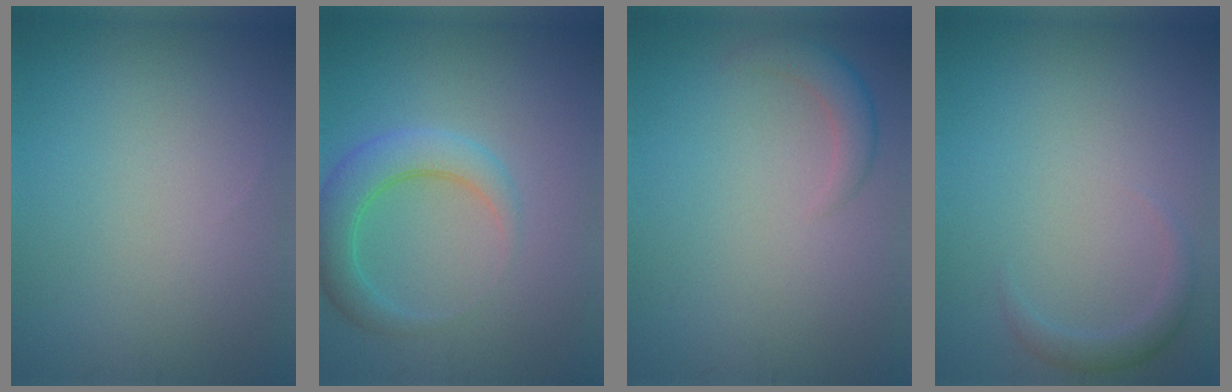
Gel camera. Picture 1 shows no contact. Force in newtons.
{"total": 4.1, "press": 4.1, "slide": 0.2}
{"total": 2.0, "press": 2.0, "slide": 0.2}
{"total": 1.6, "press": 1.6, "slide": 0.2}